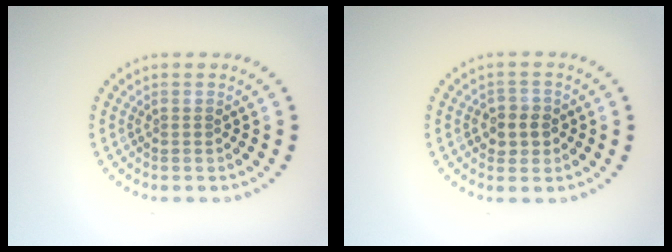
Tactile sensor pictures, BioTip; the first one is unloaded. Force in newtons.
{"total": 2.3, "press": 2.2, "slide": 0.7}